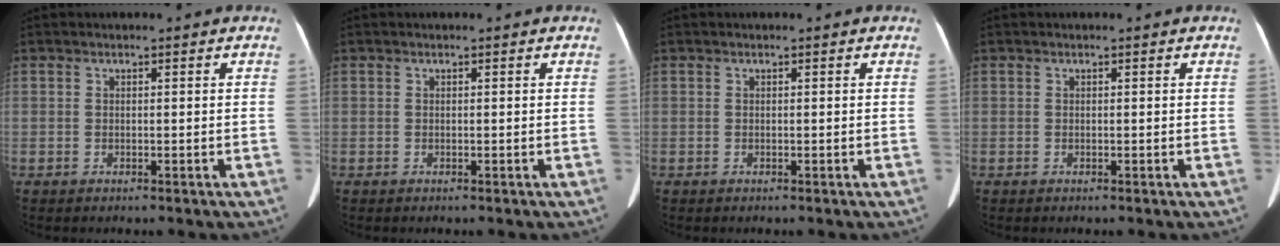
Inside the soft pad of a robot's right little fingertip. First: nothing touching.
{"total": 0.0}
{"total": 0.0}
{"total": 0.0}